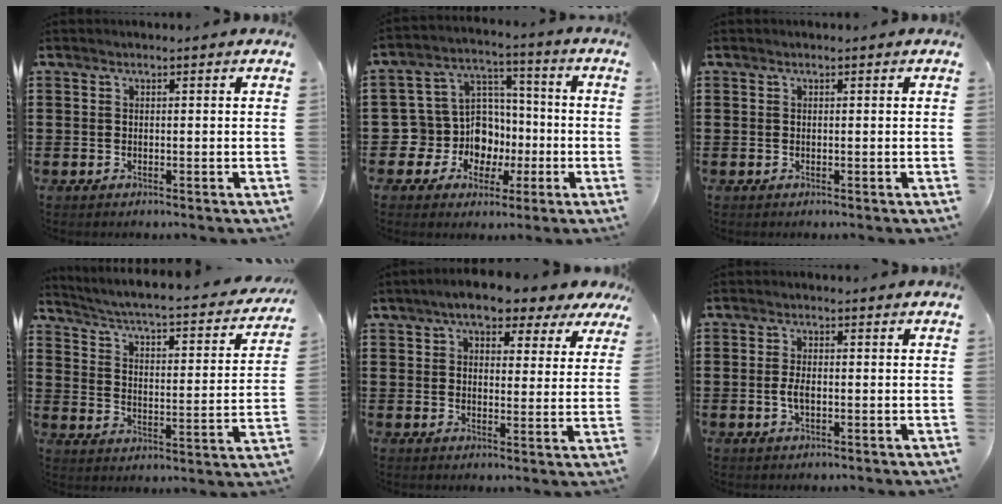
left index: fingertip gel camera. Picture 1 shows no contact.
{"total": 10.1, "force": [-1.7, 9.6, 2.6], "torque": [-0.106, 0.001, -0.022]}
{"total": 0.0}
{"total": 3.1, "force": [2.5, 0.1, 1.9], "torque": [-0.054, -0.032, 0.030]}
{"total": 6.4, "force": [4.9, 2.4, 3.4], "torque": [-0.071, -0.009, 0.082]}
{"total": 2.5, "force": [-0.3, 1.1, 2.3], "torque": [-0.052, -0.002, -0.007]}